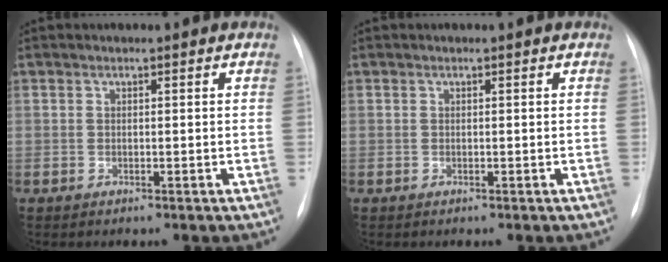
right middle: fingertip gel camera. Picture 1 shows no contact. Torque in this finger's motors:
{"motor_torque": [0.00, 0.00, 0.00, 0.00]}